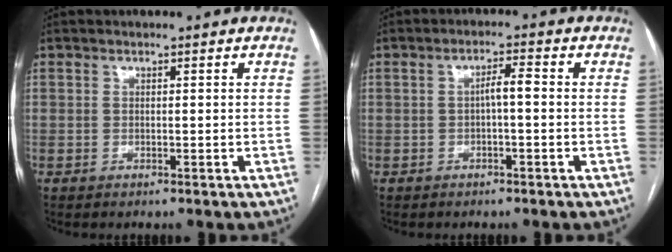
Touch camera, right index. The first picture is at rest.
{"total": 2.8, "force": [-0.2, 0.5, 2.7], "torque": [-0.044, 0.007, -0.004]}